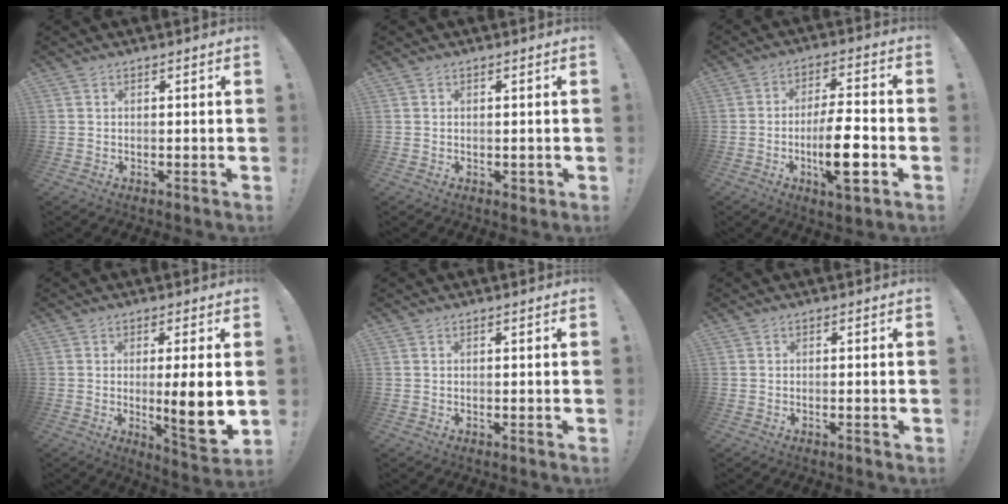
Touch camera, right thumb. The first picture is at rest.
{"total": 1.5, "force": [0.0, 1.2, 0.9], "torque": [-0.012, 0.003, 0.001]}
{"total": 13.6, "force": [-3.9, 3.4, 12.6], "torque": [-0.214, 0.006, -0.068]}
{"total": 10.7, "force": [-0.4, 1.3, 10.6], "torque": [-0.152, -0.013, -0.007]}
{"total": 0.0}
{"total": 1.1, "force": [-0.6, -0.2, 0.9], "torque": [-0.022, 0.002, -0.011]}